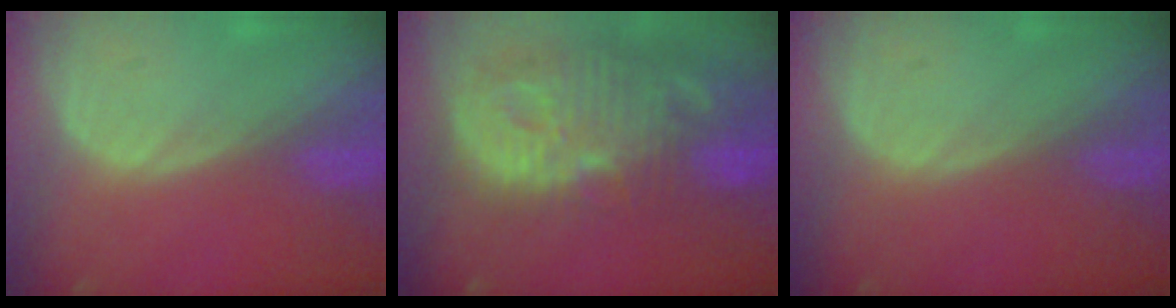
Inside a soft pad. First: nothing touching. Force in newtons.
{"total": 14.3, "press": 12.5, "slide": 6.9}
{"total": 0.0}